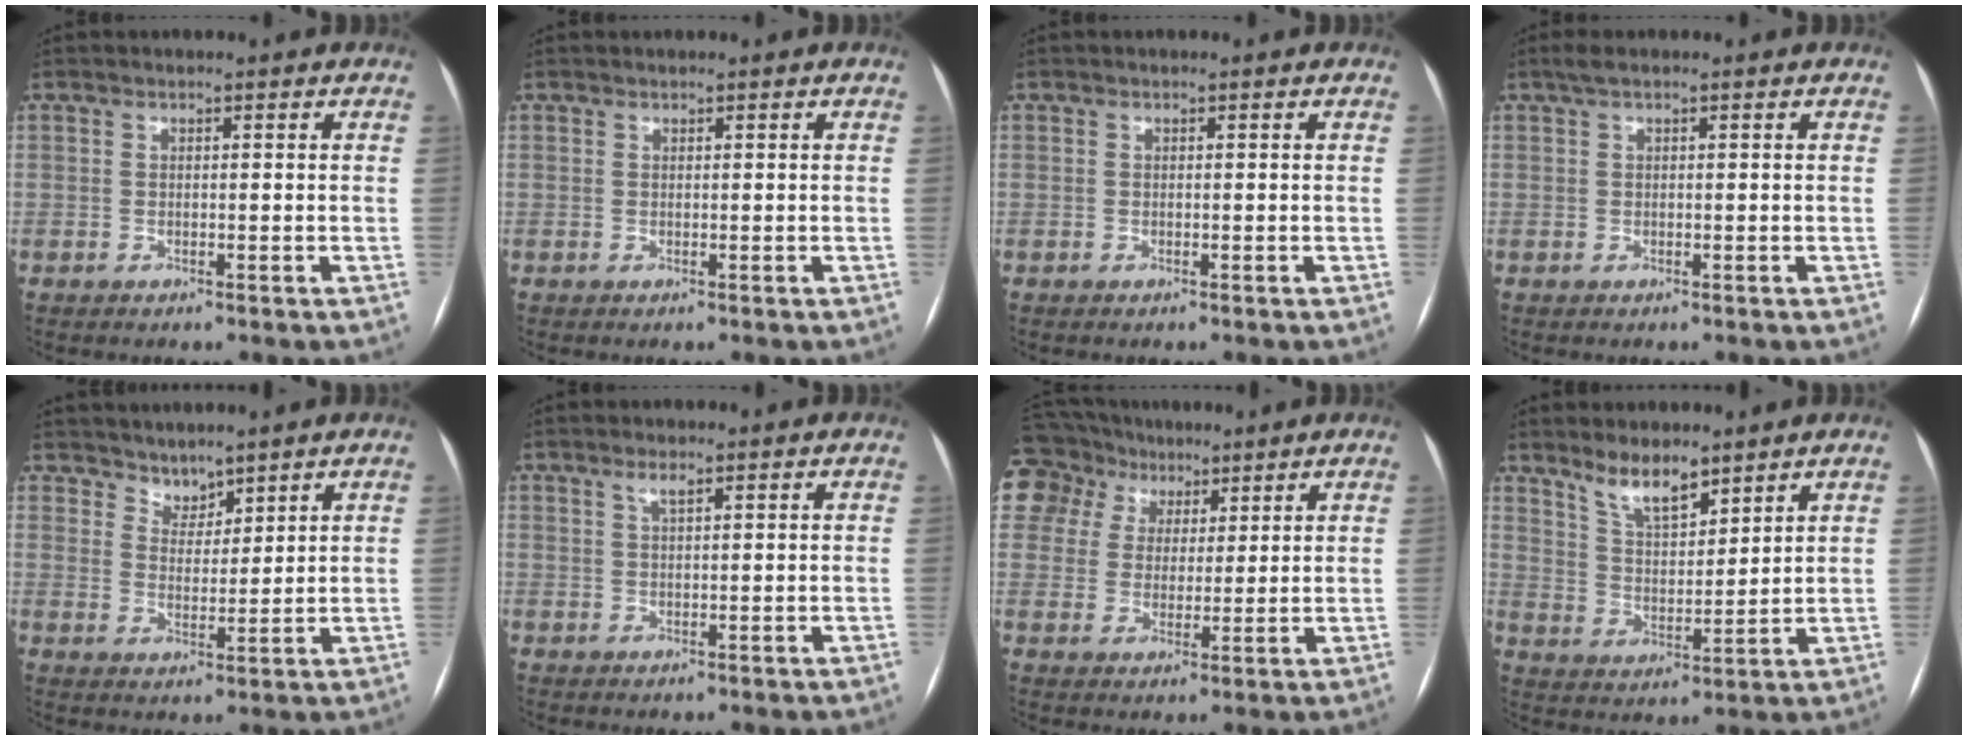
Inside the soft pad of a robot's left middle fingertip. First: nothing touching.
{"total": 0.0}
{"total": 0.0}
{"total": 1.6, "force": [1.0, 0.2, 1.2], "torque": [-0.029, 0.020, 0.019]}
{"total": 3.5, "force": [3.2, 1.4, 0.2], "torque": [0.000, 0.008, 0.061]}
{"total": 1.6, "force": [1.0, 0.1, 1.2], "torque": [-0.026, 0.004, 0.021]}
{"total": 11.2, "force": [7.5, 8.0, 2.2], "torque": [-0.059, 0.048, 0.141]}
{"total": 7.0, "force": [5.7, 2.0, 3.5], "torque": [-0.067, -0.002, 0.110]}